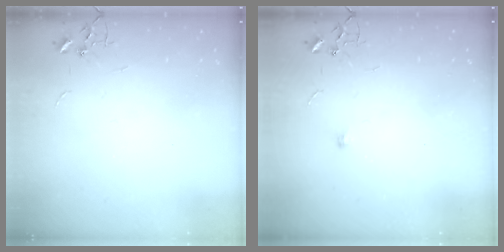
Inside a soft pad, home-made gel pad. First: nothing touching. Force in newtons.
{"total": 5.4, "press": 5.3, "slide": 1.0}